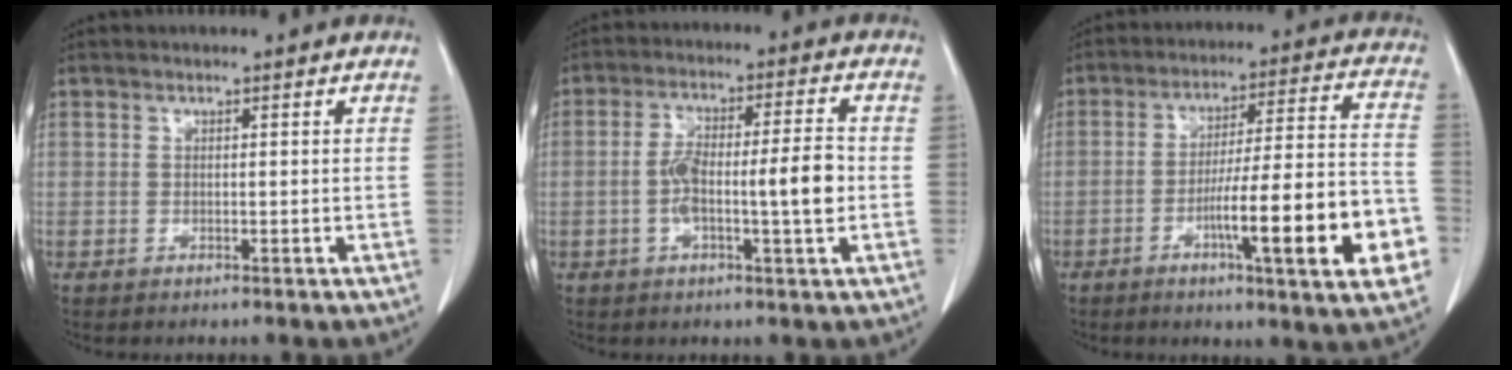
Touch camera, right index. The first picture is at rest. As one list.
[{"total": 9.3, "force": [-1.4, 1.2, 9.1], "torque": [-0.161, 0.015, -0.026]}, {"total": 18.4, "force": [-6.4, 1.3, 17.2], "torque": [-0.212, 0.010, -0.088]}]